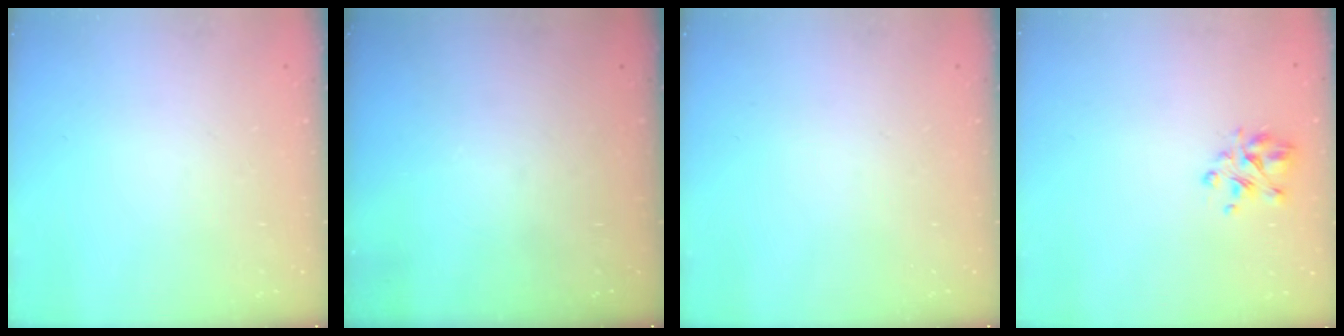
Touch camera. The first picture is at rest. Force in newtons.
{"total": 0.0}
{"total": 0.0}
{"total": 5.0, "press": 4.6, "slide": 1.8}